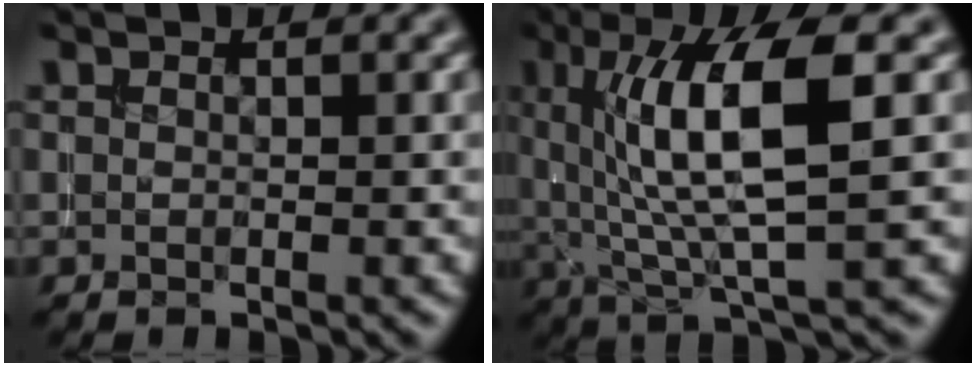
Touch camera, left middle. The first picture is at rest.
{"total": 9.5, "force": [2.0, 2.4, 9.0], "torque": [-0.154, -0.003, 0.039]}